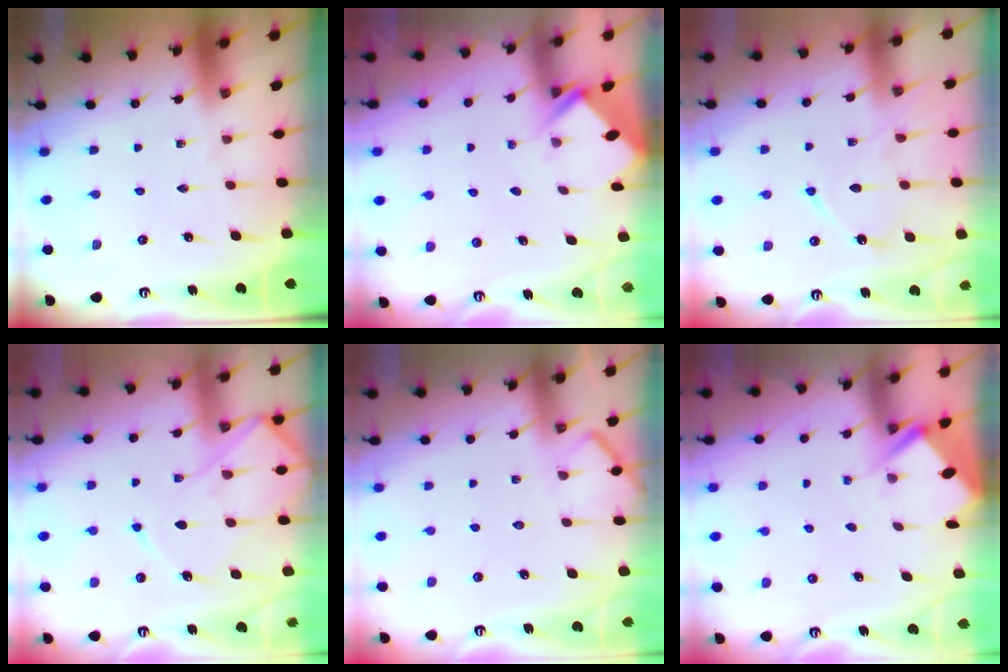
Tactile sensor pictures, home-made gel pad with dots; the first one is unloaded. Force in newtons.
{"total": 2.7, "press": 2.7, "slide": 0.2}
{"total": 11.0, "press": 11.0, "slide": 1.2}
{"total": 11.0, "press": 10.9, "slide": 1.2}
{"total": 5.2, "press": 5.1, "slide": 0.5}
{"total": 2.7, "press": 2.7, "slide": 0.3}